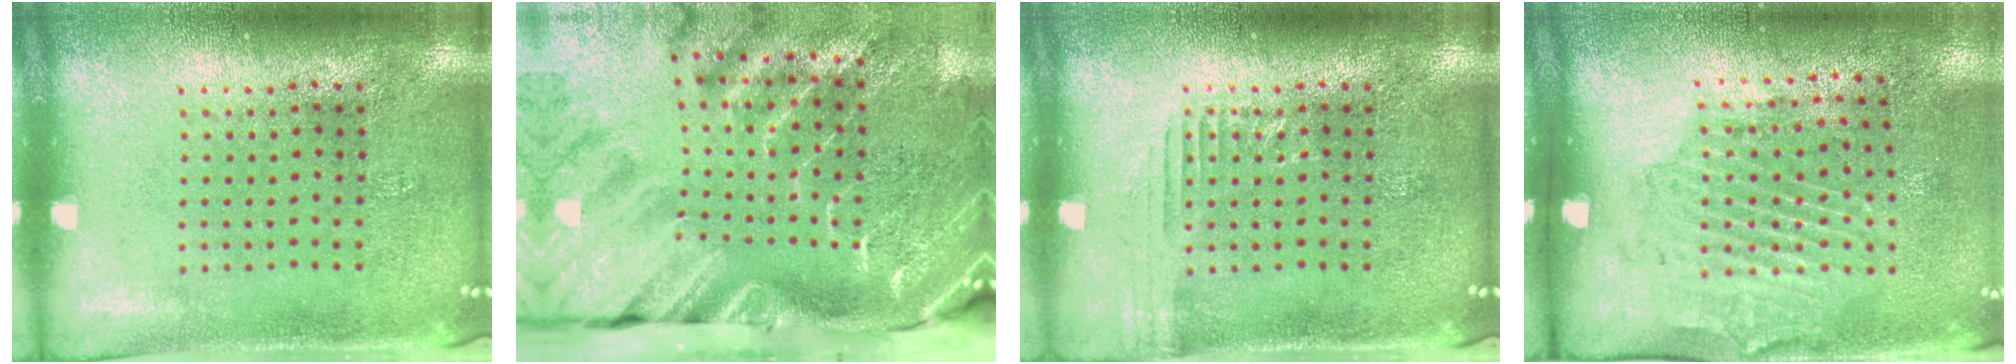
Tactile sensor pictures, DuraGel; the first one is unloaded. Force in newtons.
{"total": 4.6, "press": 3.4, "slide": 3.1}
{"total": 1.2, "press": 1.2, "slide": 0.1}
{"total": 1.8, "press": 1.1, "slide": 1.4}